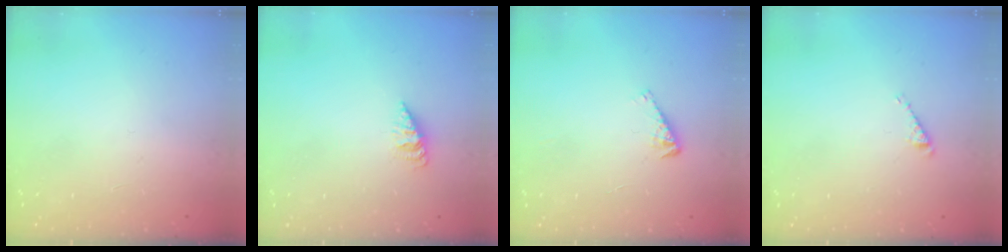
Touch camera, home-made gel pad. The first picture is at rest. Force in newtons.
{"total": 2.5, "press": 2.4, "slide": 0.4}
{"total": 4.4, "press": 4.4, "slide": 0.5}
{"total": 3.0, "press": 3.0, "slide": 0.5}